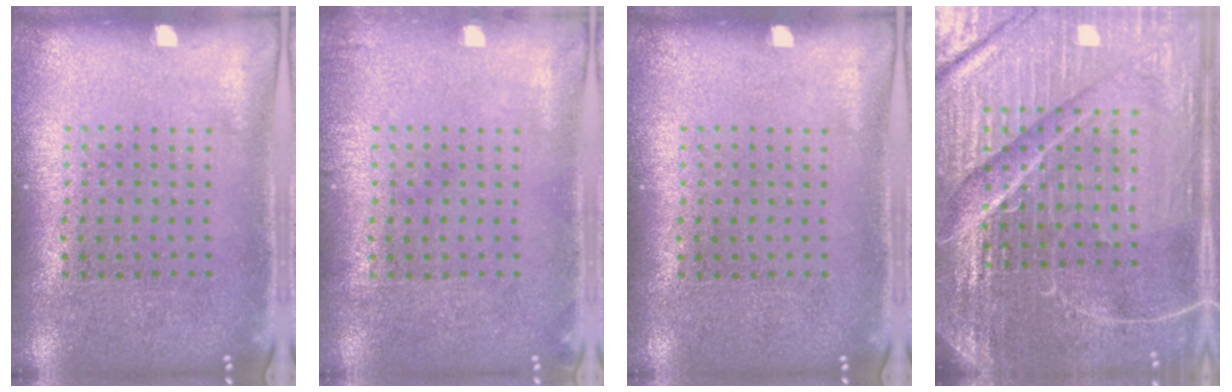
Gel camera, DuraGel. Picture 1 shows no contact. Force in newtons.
{"total": 0.6, "press": 0.6, "slide": 0.1}
{"total": 0.0}
{"total": 6.4, "press": 5.7, "slide": 3.0}